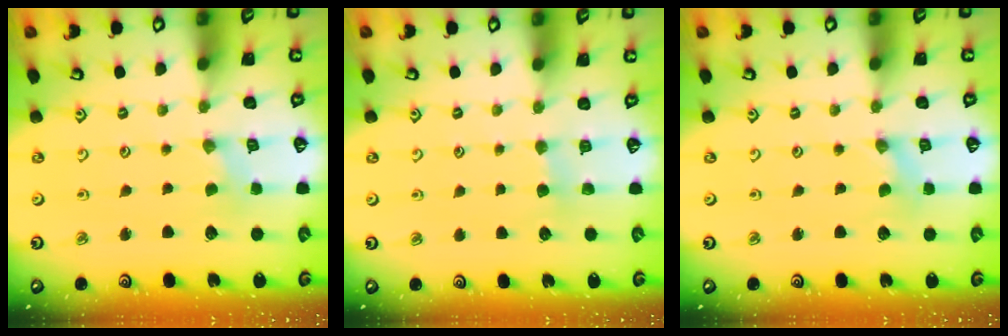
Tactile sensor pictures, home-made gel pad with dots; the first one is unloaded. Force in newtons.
{"total": 3.3, "press": 3.2, "slide": 0.5}
{"total": 0.0}